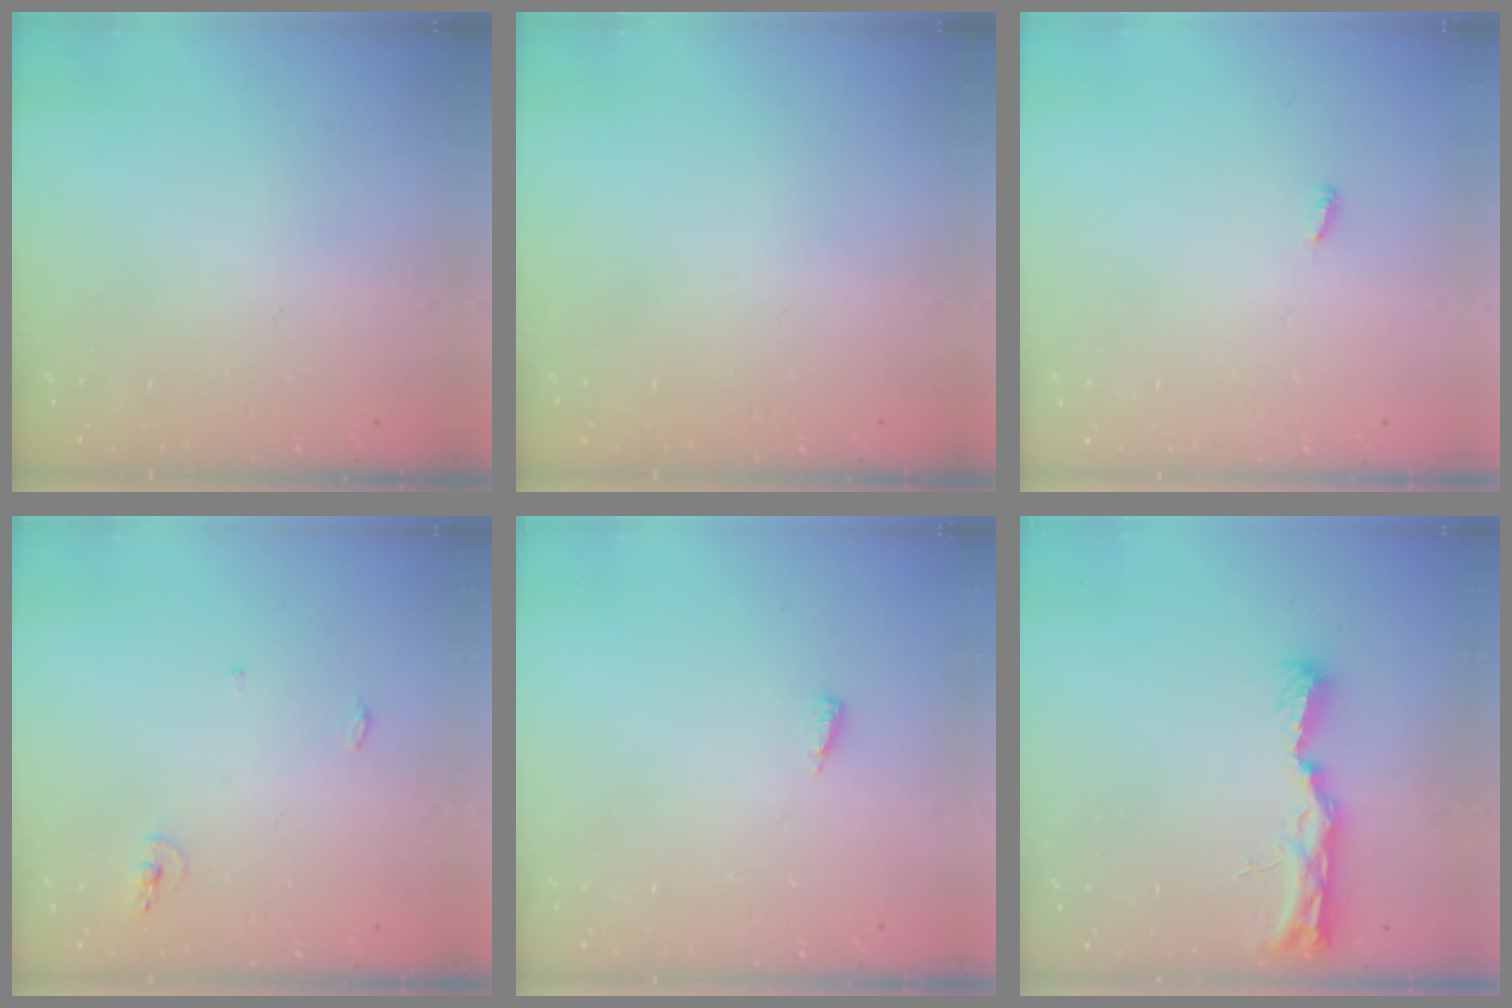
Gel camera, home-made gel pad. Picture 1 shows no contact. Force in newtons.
{"total": 0.0}
{"total": 2.6, "press": 2.6, "slide": 0.2}
{"total": 5.0, "press": 4.8, "slide": 1.5}
{"total": 4.3, "press": 4.2, "slide": 1.0}
{"total": 11.3, "press": 10.0, "slide": 5.1}